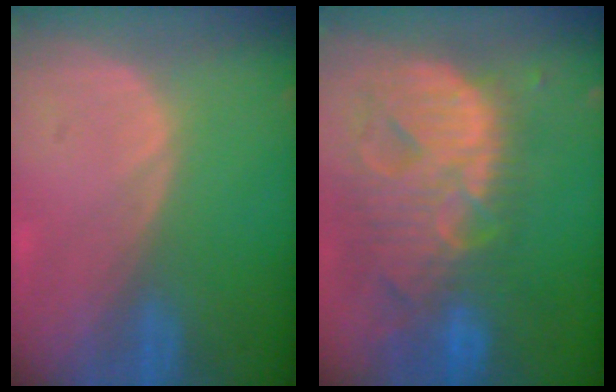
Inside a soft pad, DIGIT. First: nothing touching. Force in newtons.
{"total": 13.7, "press": 11.7, "slide": 7.2}